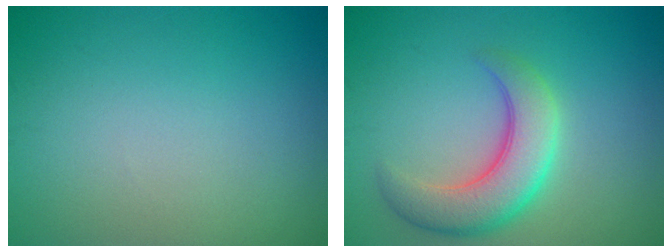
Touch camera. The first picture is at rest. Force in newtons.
{"total": 5.5, "press": 5.5, "slide": 0.3}